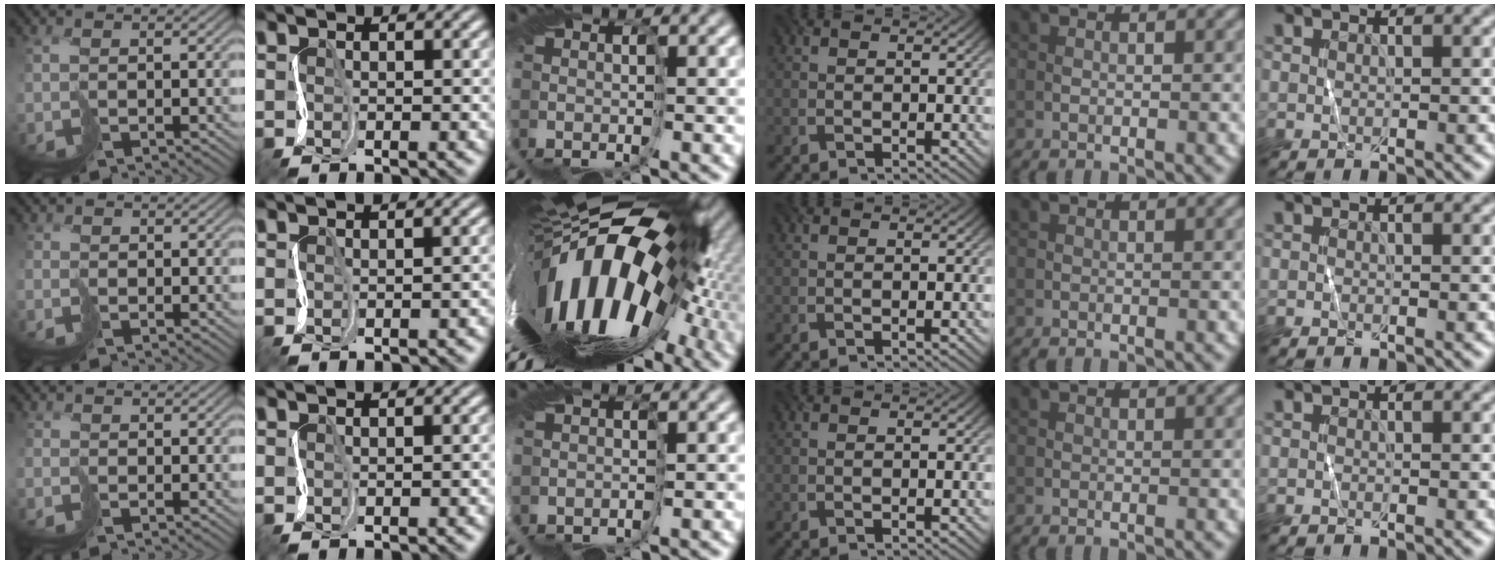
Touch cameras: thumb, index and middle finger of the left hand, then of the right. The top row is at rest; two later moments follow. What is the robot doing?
{"motion": "cut", "object": "tape"}